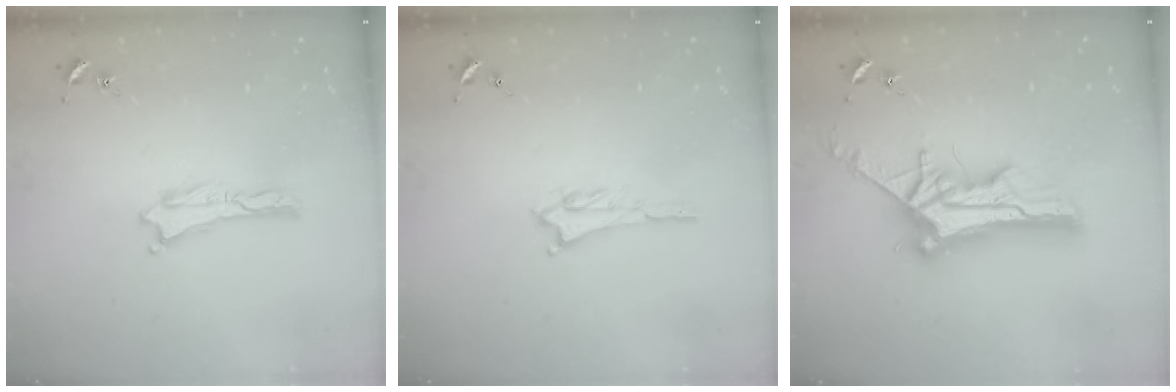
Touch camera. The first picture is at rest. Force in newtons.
{"total": 1.2, "press": 1.2, "slide": 0.2}
{"total": 10.4, "press": 10.4, "slide": 0.9}